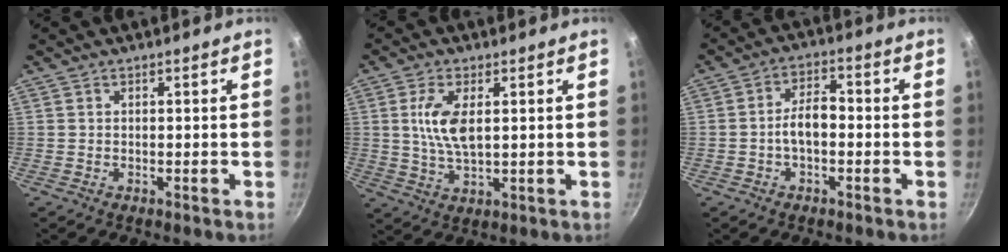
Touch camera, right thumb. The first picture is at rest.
{"total": 7.8, "force": [1.6, 3.5, 6.8], "torque": [-0.130, -0.006, 0.032]}
{"total": 5.7, "force": [-1.2, 3.1, 4.7], "torque": [-0.068, 0.030, -0.027]}